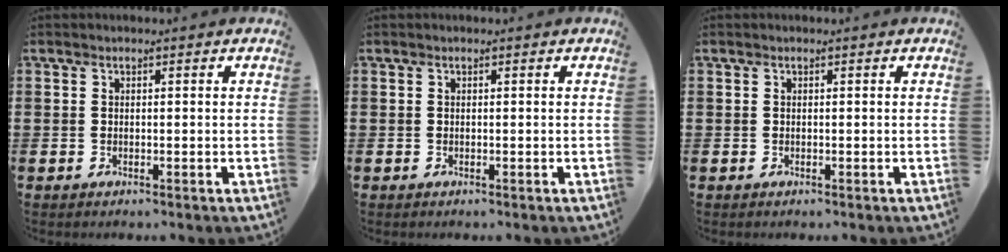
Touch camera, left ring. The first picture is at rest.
{"total": 0.0}
{"total": 0.0}